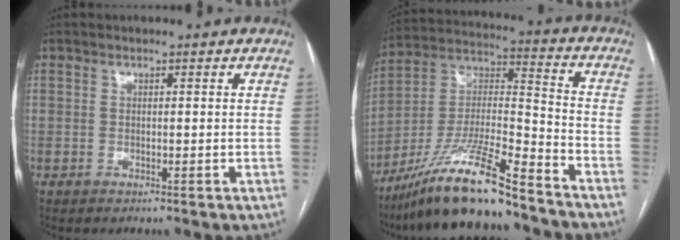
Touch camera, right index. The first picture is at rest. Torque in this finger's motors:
{"motor_torque": [1.06, -1.08, 0.53, 0.21]}